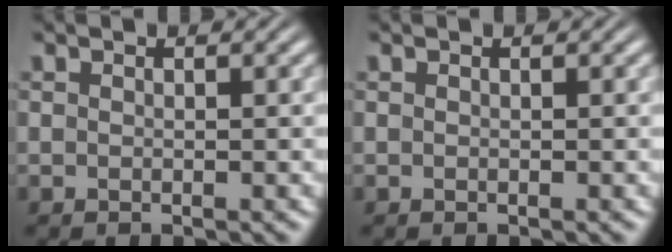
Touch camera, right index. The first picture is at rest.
{"total": 0.0}